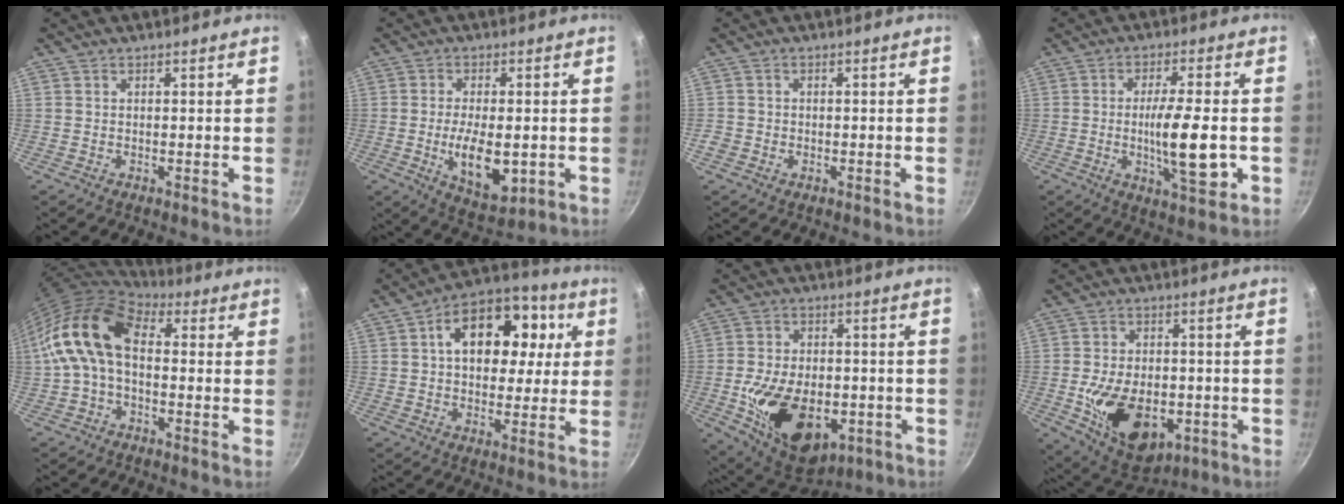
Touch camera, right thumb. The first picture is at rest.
{"total": 10.8, "force": [-1.9, 5.2, 9.3], "torque": [-0.147, -0.005, -0.019]}
{"total": 1.9, "force": [-0.8, 1.6, 0.6], "torque": [-0.011, 0.005, -0.016]}
{"total": 11.9, "force": [-2.0, 3.0, 11.3], "torque": [-0.176, 0.003, -0.032]}
{"total": 13.7, "force": [0.4, 8.7, 10.6], "torque": [-0.179, 0.035, -0.010]}
{"total": 17.7, "force": [4.1, 12.1, 12.2], "torque": [-0.153, 0.018, 0.049]}
{"total": 20.0, "force": [-5.1, 12.7, 14.6], "torque": [-0.228, 0.016, -0.066]}
{"total": 17.0, "force": [-4.3, 10.9, 12.4], "torque": [-0.183, 0.009, -0.052]}